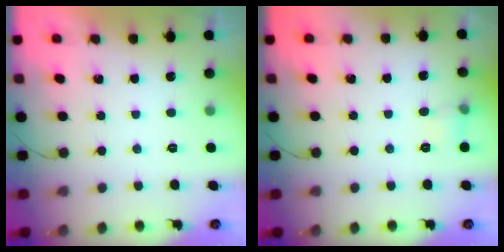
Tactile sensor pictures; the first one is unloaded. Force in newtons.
{"total": 4.5, "press": 4.3, "slide": 1.4}